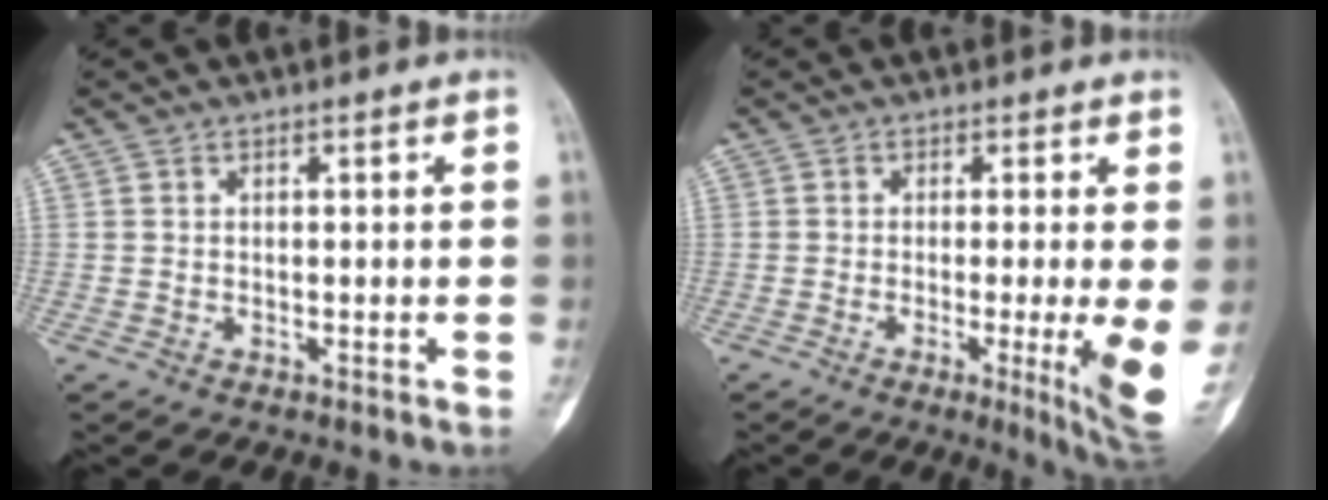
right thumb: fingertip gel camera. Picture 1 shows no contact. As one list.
[{"total": 8.6, "force": [-1.3, 0.8, 8.5], "torque": [-0.114, -0.019, -0.023]}]